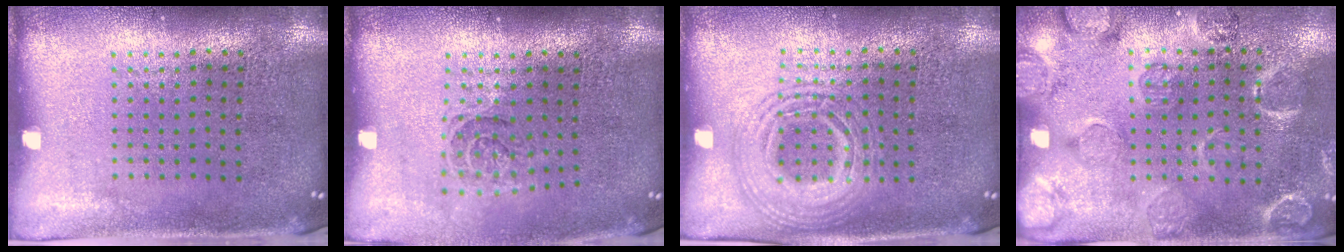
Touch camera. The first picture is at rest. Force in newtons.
{"total": 1.4, "press": 1.1, "slide": 0.8}
{"total": 1.7, "press": 1.7, "slide": 0.1}
{"total": 2.5, "press": 2.2, "slide": 1.3}